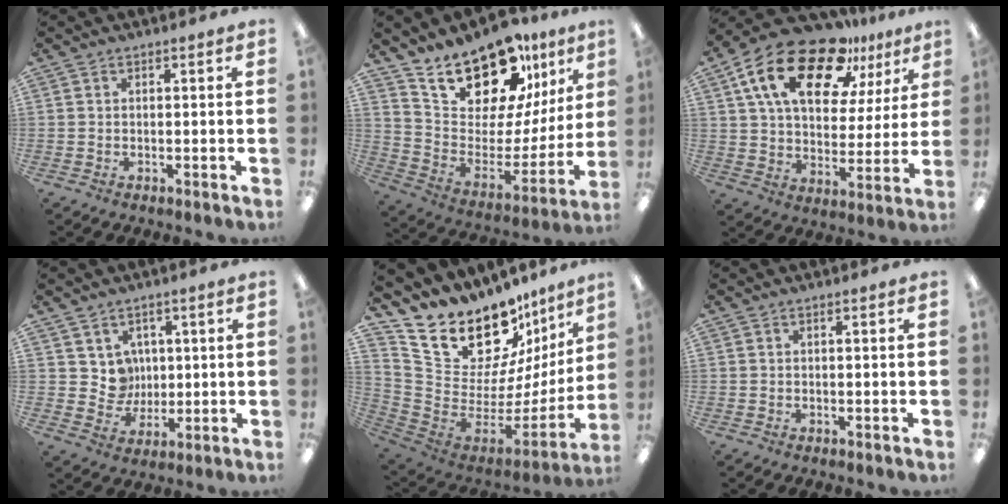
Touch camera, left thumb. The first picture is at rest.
{"total": 20.7, "force": [18.1, 7.4, 6.8], "torque": [-0.119, -0.142, 0.322]}
{"total": 21.4, "force": [13.2, 10.5, 13.2], "torque": [-0.229, -0.061, 0.230]}
{"total": 6.6, "force": [2.9, 5.9, 0.3], "torque": [-0.003, -0.023, 0.056]}
{"total": 23.3, "force": [16.9, 11.4, 11.2], "torque": [-0.181, -0.129, 0.319]}
{"total": 0.0}